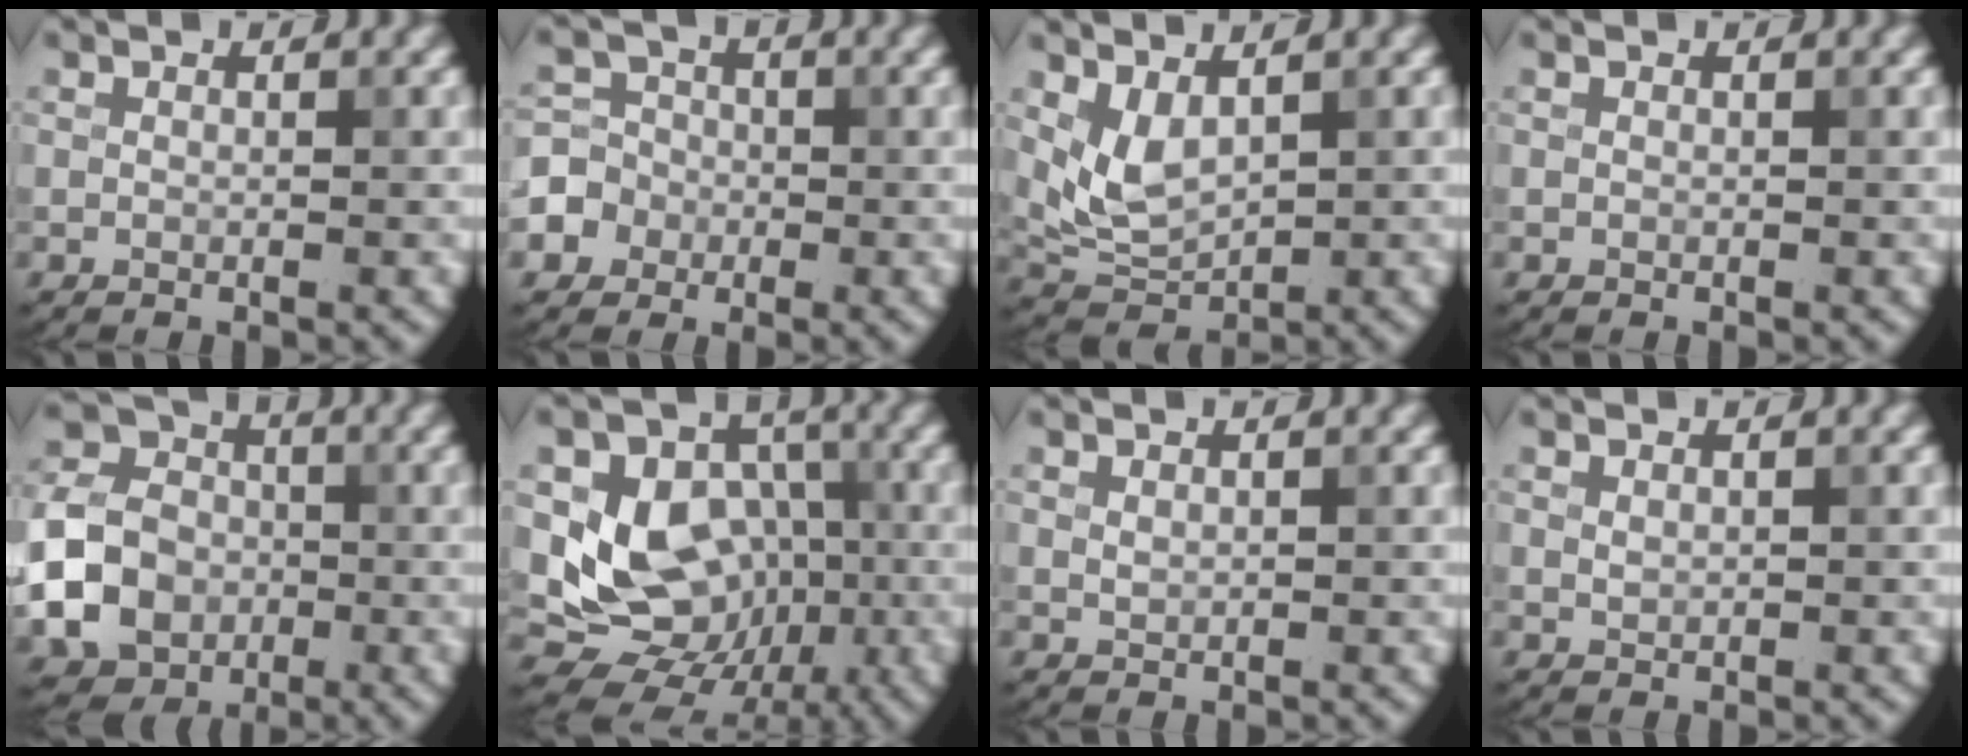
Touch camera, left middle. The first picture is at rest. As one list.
[{"total": 5.5, "force": [-2.0, 5.0, 1.1], "torque": [-0.006, 0.009, -0.057]}, {"total": 3.4, "force": [1.3, 1.9, 2.5], "torque": [-0.056, -0.008, 0.034]}, {"total": 0.0}, {"total": 8.5, "force": [-2.0, 6.9, 4.5], "torque": [-0.103, 0.001, -0.049]}, {"total": 10.1, "force": [-0.6, 8.2, 5.8], "torque": [-0.086, -0.016, -0.010]}, {"total": 0.6, "force": [0.4, 0.4, 0.3], "torque": [-0.009, 0.000, 0.010]}, {"total": 0.6, "force": [0.3, 0.4, 0.3], "torque": [-0.009, 0.000, 0.009]}]